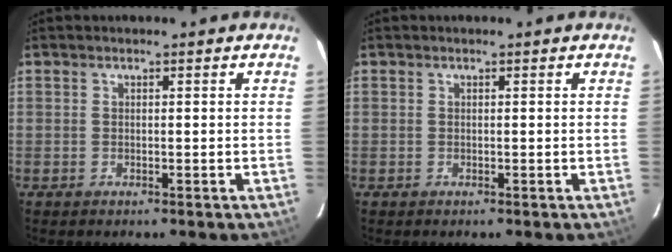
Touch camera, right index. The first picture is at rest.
{"total": 0.0}